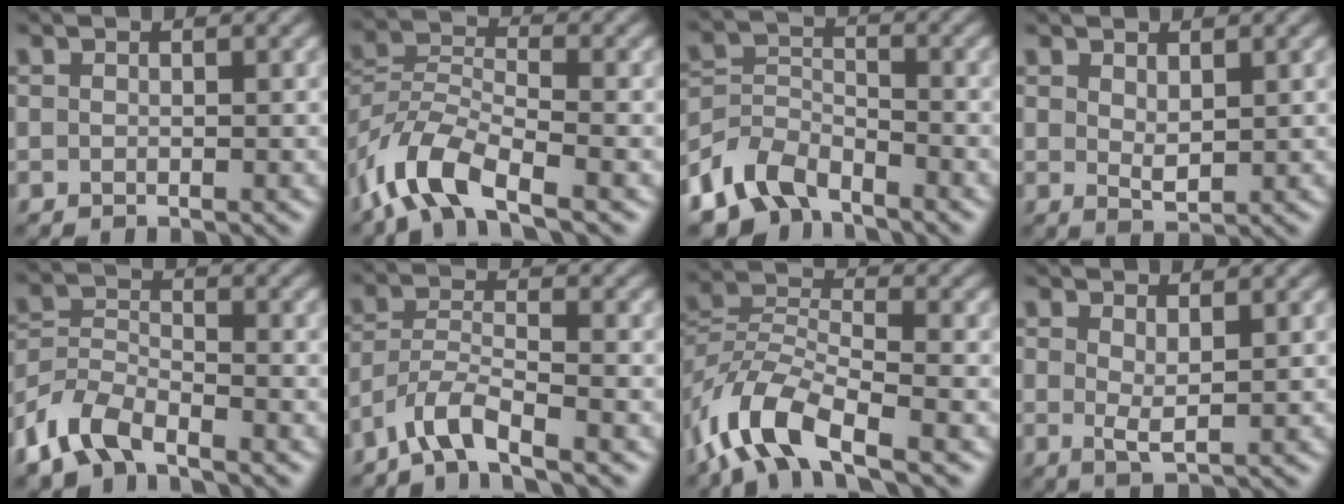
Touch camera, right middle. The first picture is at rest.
{"total": 7.4, "force": [-4.9, 2.8, 4.8], "torque": [-0.096, 0.000, -0.107]}
{"total": 6.3, "force": [-4.9, 3.2, 2.2], "torque": [-0.043, -0.007, -0.107]}
{"total": 1.6, "force": [0.8, 0.7, 1.2], "torque": [-0.026, -0.003, 0.021]}
{"total": 5.1, "force": [-3.9, 2.1, 2.5], "torque": [-0.052, -0.003, -0.088]}
{"total": 3.9, "force": [-3.0, 0.6, 2.4], "torque": [-0.046, 0.005, -0.070]}
{"total": 8.2, "force": [-5.2, 3.4, 5.4], "torque": [-0.106, 0.002, -0.111]}
{"total": 1.8, "force": [0.8, 0.4, 1.6], "torque": [-0.032, -0.007, 0.017]}